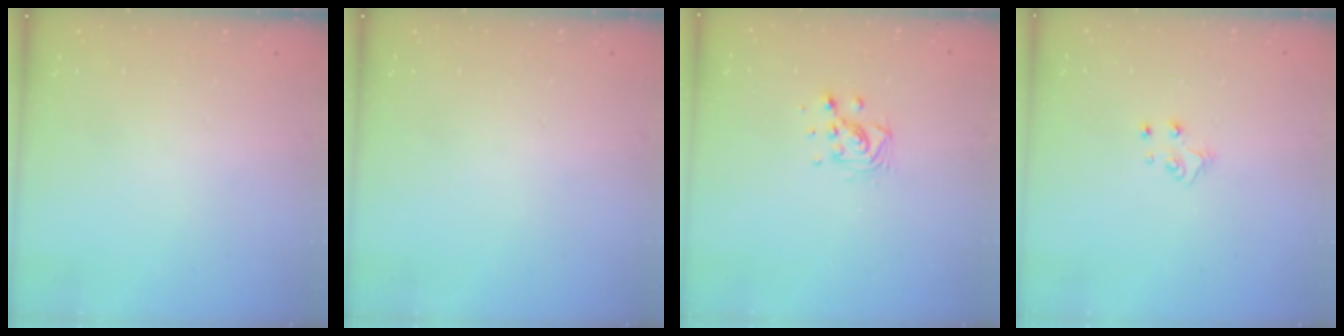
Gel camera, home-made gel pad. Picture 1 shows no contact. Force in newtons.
{"total": 0.0}
{"total": 7.7, "press": 7.3, "slide": 2.4}
{"total": 4.0, "press": 4.0, "slide": 0.2}